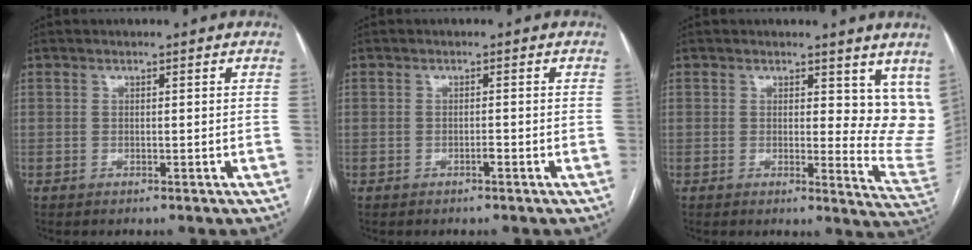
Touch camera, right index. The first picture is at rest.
{"total": 0.8, "force": [-0.5, 0.1, 0.6], "torque": [-0.012, 0.001, -0.008]}
{"total": 9.2, "force": [6.5, 4.0, 5.2], "torque": [-0.043, -0.036, 0.059]}